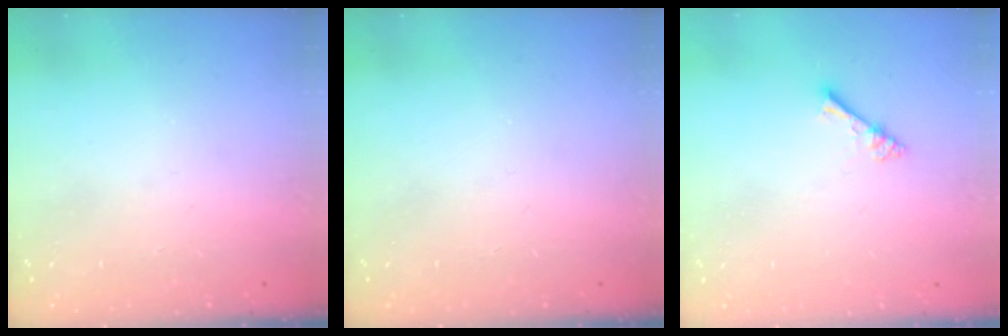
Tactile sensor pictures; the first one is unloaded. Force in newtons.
{"total": 0.0}
{"total": 2.7, "press": 2.7, "slide": 0.2}